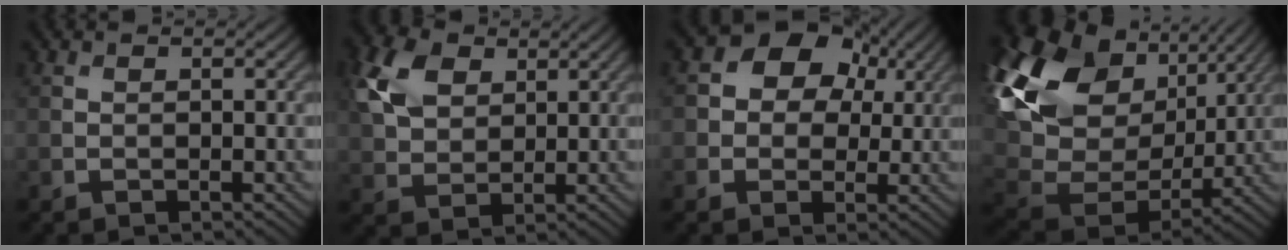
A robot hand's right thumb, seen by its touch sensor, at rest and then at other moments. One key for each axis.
{"total": 7.4, "fx": 3.1, "fy": 4.9, "fz": 4.5, "tx": -0.122, "ty": 0.016, "tz": 0.057}
{"total": 8.9, "fx": 2.7, "fy": 7.3, "fz": 4.3, "tx": -0.085, "ty": 0.033, "tz": 0.018}
{"total": 19.0, "fx": 7.5, "fy": 12.9, "fz": 11.7, "tx": -0.300, "ty": 0.026, "tz": 0.154}